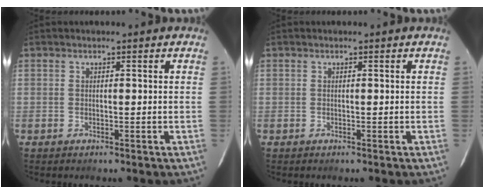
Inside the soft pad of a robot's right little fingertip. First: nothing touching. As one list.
[{"total": 0.0}]